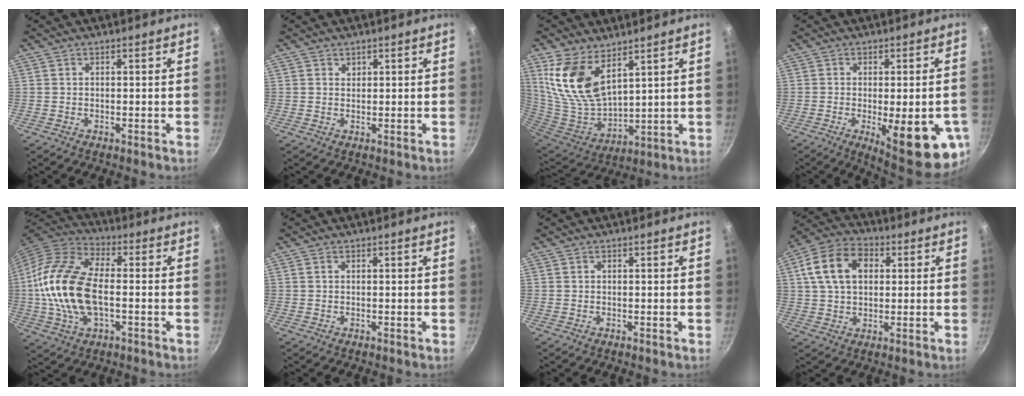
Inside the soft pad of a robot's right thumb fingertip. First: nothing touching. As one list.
[{"total": 0.9, "force": [0.6, 0.6, 0.1], "torque": [0.006, -0.002, 0.009]}, {"total": 14.8, "force": [7.9, 7.6, 9.9], "torque": [-0.187, -0.061, 0.173]}, {"total": 17.4, "force": [-5.0, 5.4, 15.8], "torque": [-0.172, -0.011, -0.053]}, {"total": 18.5, "force": [-1.3, 10.1, 15.5], "torque": [-0.301, 0.032, -0.038]}, {"total": 0.0}, {"total": 0.0}, {"total": 12.8, "force": [3.1, 8.8, 8.7], "torque": [-0.140, 0.014, 0.039]}]